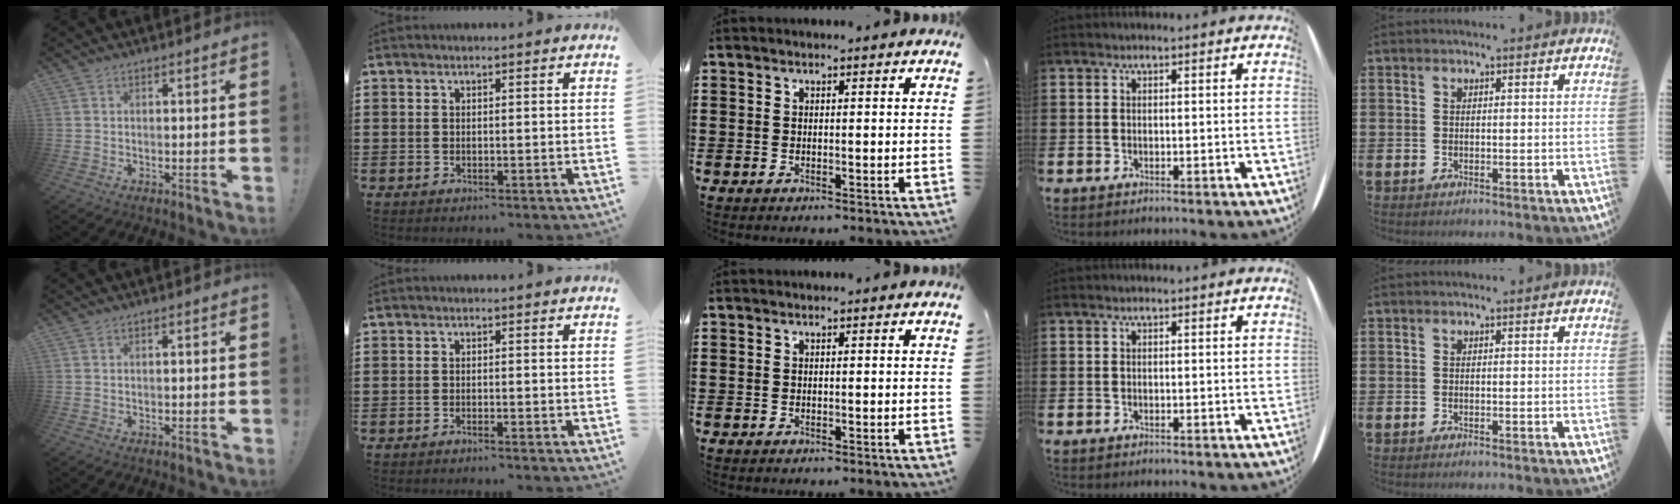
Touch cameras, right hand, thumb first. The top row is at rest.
{"thumb": {"total": 0.8, "force": [-0.6, 0.0, 0.5], "torque": [-0.006, 0.000, -0.011]}, "index": {"total": 0.8, "force": [-0.8, -0.2, 0.3], "torque": [-0.005, -0.003, -0.016]}}